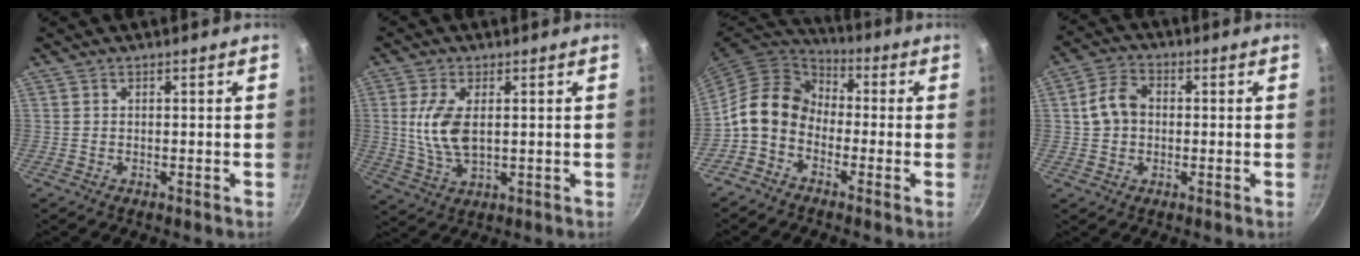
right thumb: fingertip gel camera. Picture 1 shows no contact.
{"total": 8.9, "force": [1.1, 4.5, 7.6], "torque": [-0.153, -0.005, 0.026]}
{"total": 10.9, "force": [-2.4, 8.5, 6.5], "torque": [-0.089, 0.043, -0.070]}
{"total": 6.8, "force": [0.3, 5.3, 4.2], "torque": [-0.061, 0.021, -0.002]}